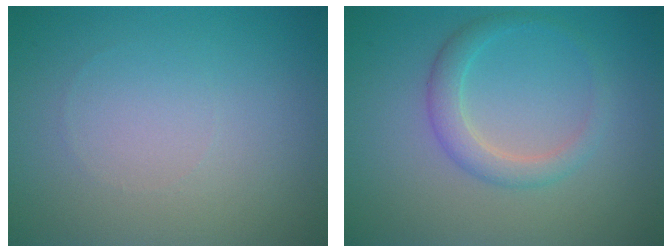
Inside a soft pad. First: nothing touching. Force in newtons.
{"total": 2.4, "press": 2.4, "slide": 0.1}